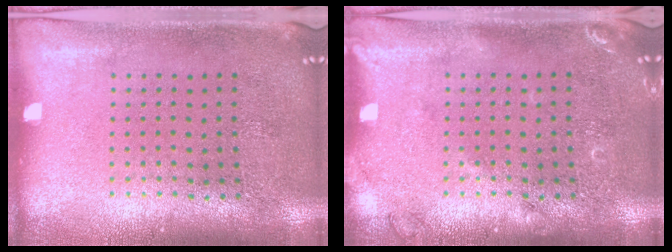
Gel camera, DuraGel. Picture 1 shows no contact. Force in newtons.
{"total": 1.5, "press": 1.5, "slide": 0.3}